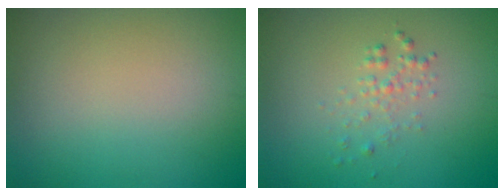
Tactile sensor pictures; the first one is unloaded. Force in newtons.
{"total": 1.4, "press": 1.4, "slide": 0.0}